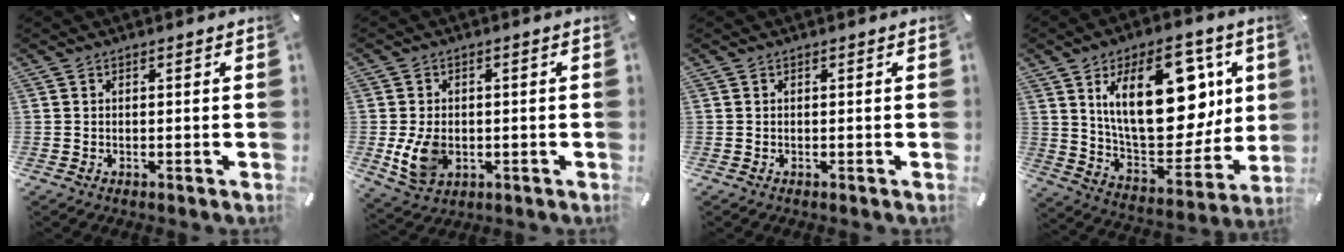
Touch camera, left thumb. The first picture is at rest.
{"total": 7.9, "force": [-1.1, 5.9, 5.1], "torque": [-0.109, -0.005, -0.021]}
{"total": 0.0}
{"total": 24.4, "force": [8.6, 13.0, 18.7], "torque": [-0.307, -0.043, 0.140]}